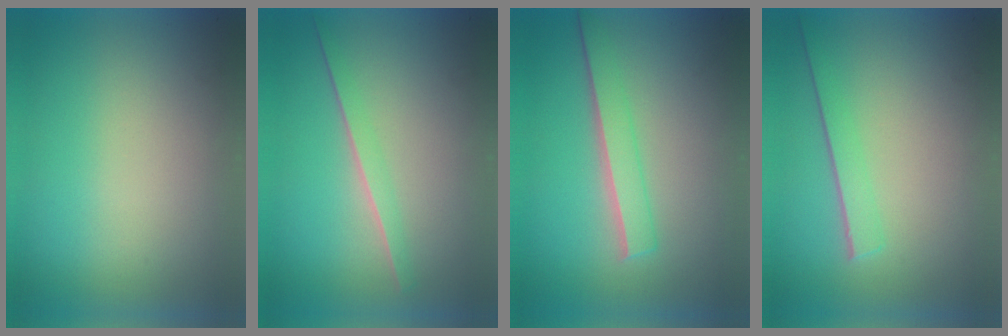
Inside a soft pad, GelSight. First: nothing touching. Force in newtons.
{"total": 1.3}
{"total": 2.1}
{"total": 1.6}